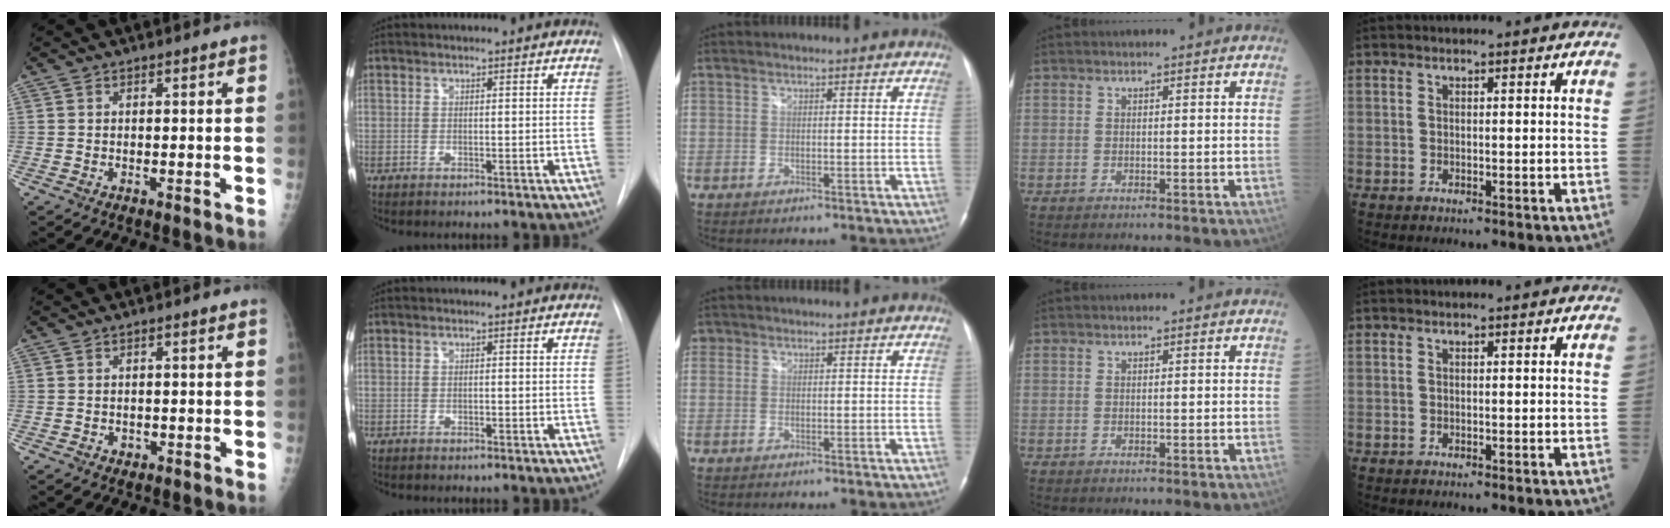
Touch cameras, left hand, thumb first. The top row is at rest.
{"thumb": {"total": 1.1, "force": [-0.4, 1.0, 0.5], "torque": [-0.004, 0.006, -0.003]}, "index": {"total": 0.6, "force": [-0.6, 0.1, 0.2], "torque": [-0.002, -0.004, -0.011]}, "middle": {"total": 1.5, "force": [0.7, 1.3, 0.2], "torque": [0.007, 0.007, 0.009]}}